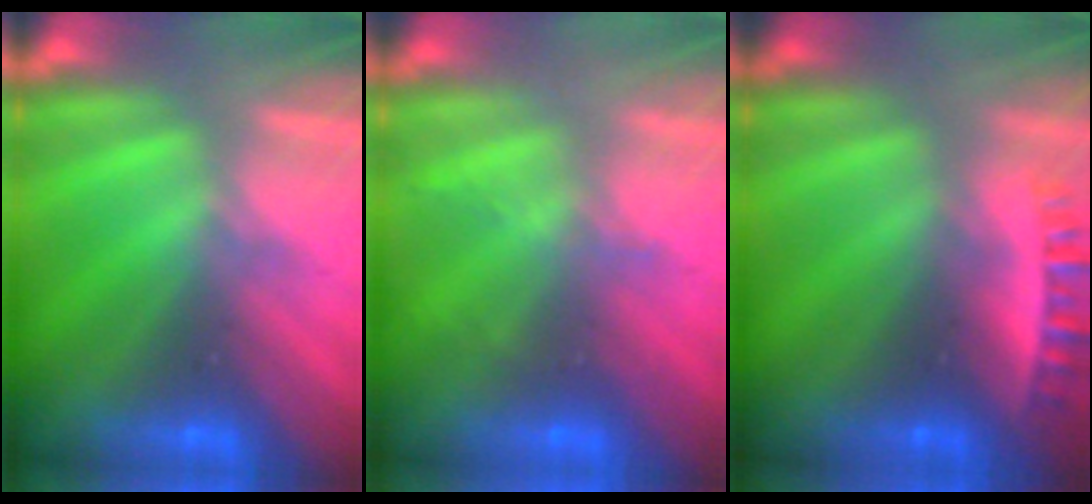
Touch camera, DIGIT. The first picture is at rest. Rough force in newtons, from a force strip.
{"total": 2.1}
{"total": 2.4}